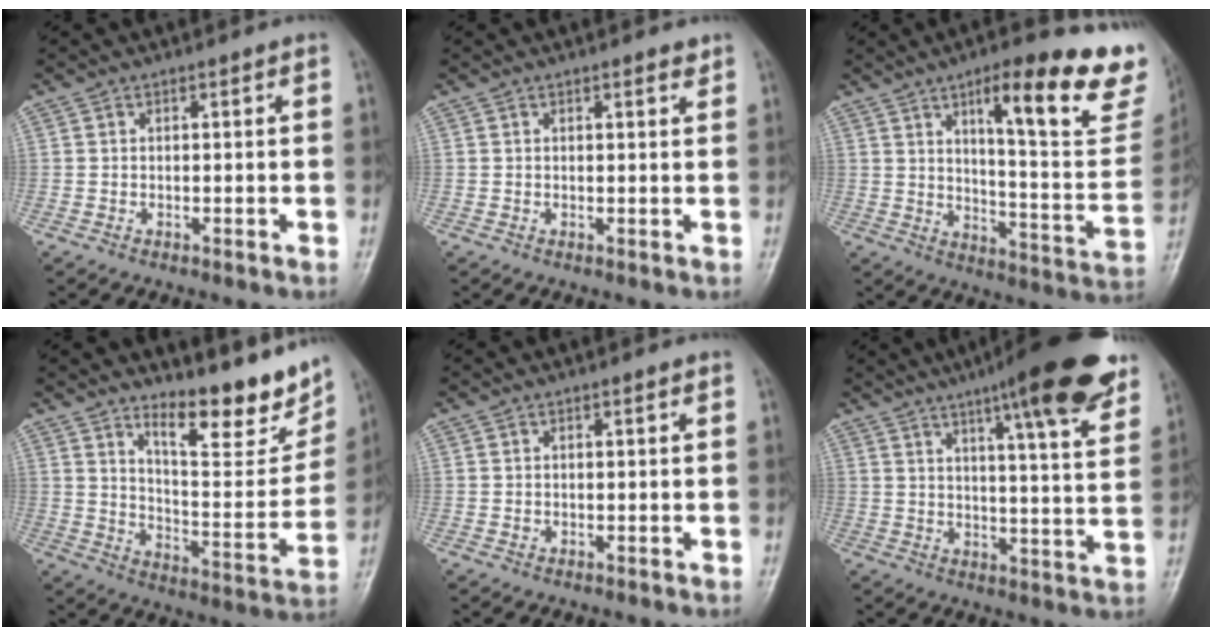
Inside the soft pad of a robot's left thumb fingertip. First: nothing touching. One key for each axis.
{"total": 1.4, "fx": 1.0, "fy": 0.4, "fz": 0.8, "tx": -0.011, "ty": -0.006, "tz": 0.013}
{"total": 22.9, "fx": 14.0, "fy": 5.6, "fz": 17.2, "tx": -0.185, "ty": -0.066, "tz": 0.194}
{"total": 16.0, "fx": 11.7, "fy": 4.7, "fz": 9.9, "tx": -0.095, "ty": -0.087, "tz": 0.185}
{"total": 0.6, "fx": 0.1, "fy": 0.5, "fz": 0.4, "tx": -0.004, "ty": 0.002, "tz": 0.003}
{"total": 18.9, "fx": 12.2, "fy": 3.0, "fz": 14.1, "tx": -0.177, "ty": -0.046, "tz": 0.164}